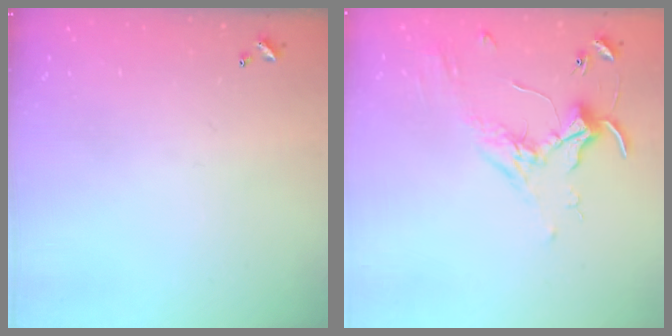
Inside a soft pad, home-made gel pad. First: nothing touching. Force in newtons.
{"total": 1.6, "press": 1.6, "slide": 0.4}